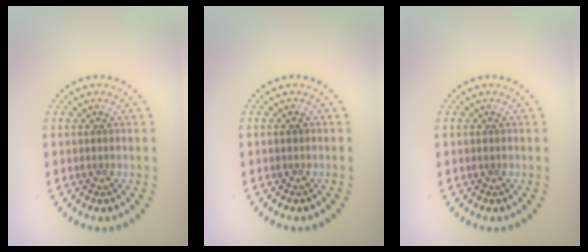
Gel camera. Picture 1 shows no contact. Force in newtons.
{"total": 0.6, "press": 0.5, "slide": 0.2}
{"total": 0.0}